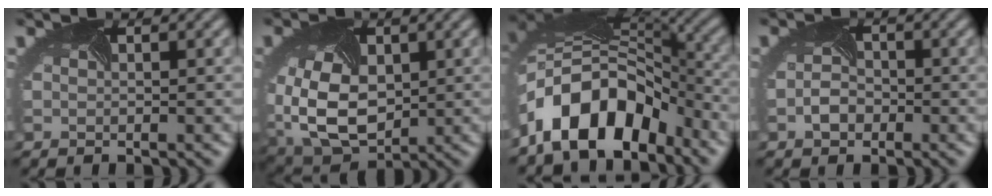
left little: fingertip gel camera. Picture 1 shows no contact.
{"total": 9.5, "force": [-1.2, 6.5, 6.8], "torque": [-0.179, -0.027, 0.000]}
{"total": 10.1, "force": [-5.4, 5.8, 6.3], "torque": [-0.112, 0.011, -0.095]}
{"total": 1.9, "force": [-1.4, 1.1, 0.6], "torque": [-0.021, -0.002, -0.022]}